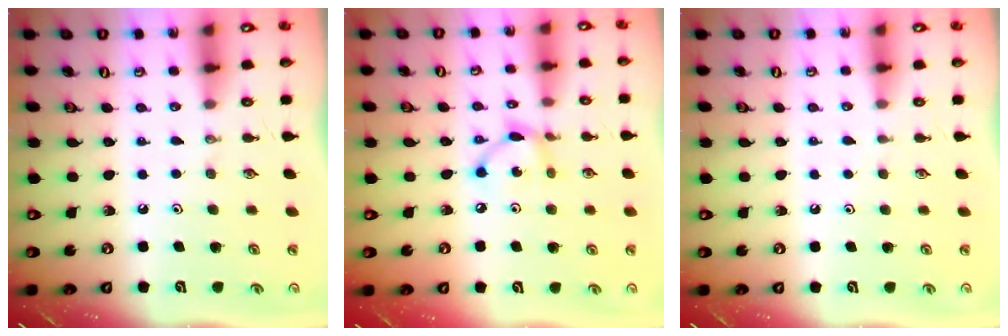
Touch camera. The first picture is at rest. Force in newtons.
{"total": 6.9, "press": 6.9, "slide": 0.1}
{"total": 1.3, "press": 1.2, "slide": 0.3}